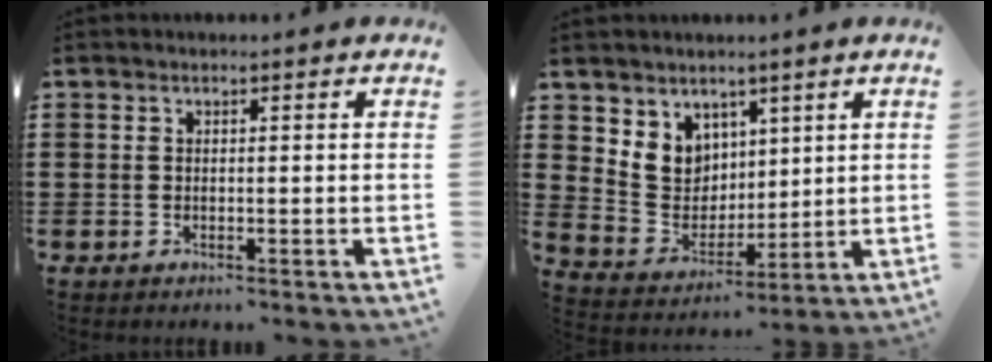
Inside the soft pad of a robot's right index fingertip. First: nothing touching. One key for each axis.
{"total": 7.0, "fx": 3.7, "fy": 5.9, "fz": 1.0, "tx": -0.058, "ty": -0.015, "tz": 0.074}